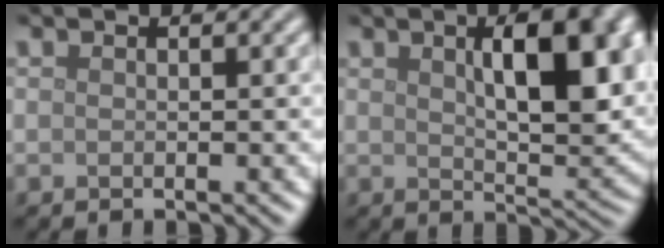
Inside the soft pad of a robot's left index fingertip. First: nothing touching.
{"total": 9.4, "force": [2.7, 3.5, 8.3], "torque": [-0.118, 0.004, 0.044]}